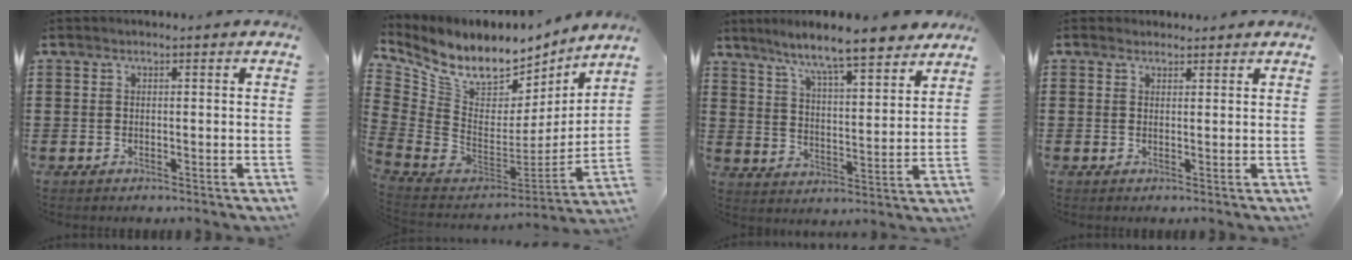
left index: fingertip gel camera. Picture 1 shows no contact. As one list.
[{"total": 9.4, "force": [6.5, 4.9, 4.8], "torque": [-0.128, -0.057, 0.114]}, {"total": 7.7, "force": [7.0, 0.3, 3.3], "torque": [-0.093, -0.040, 0.118]}, {"total": 1.1, "force": [0.8, 0.7, -0.3], "torque": [0.002, 0.004, 0.017]}]